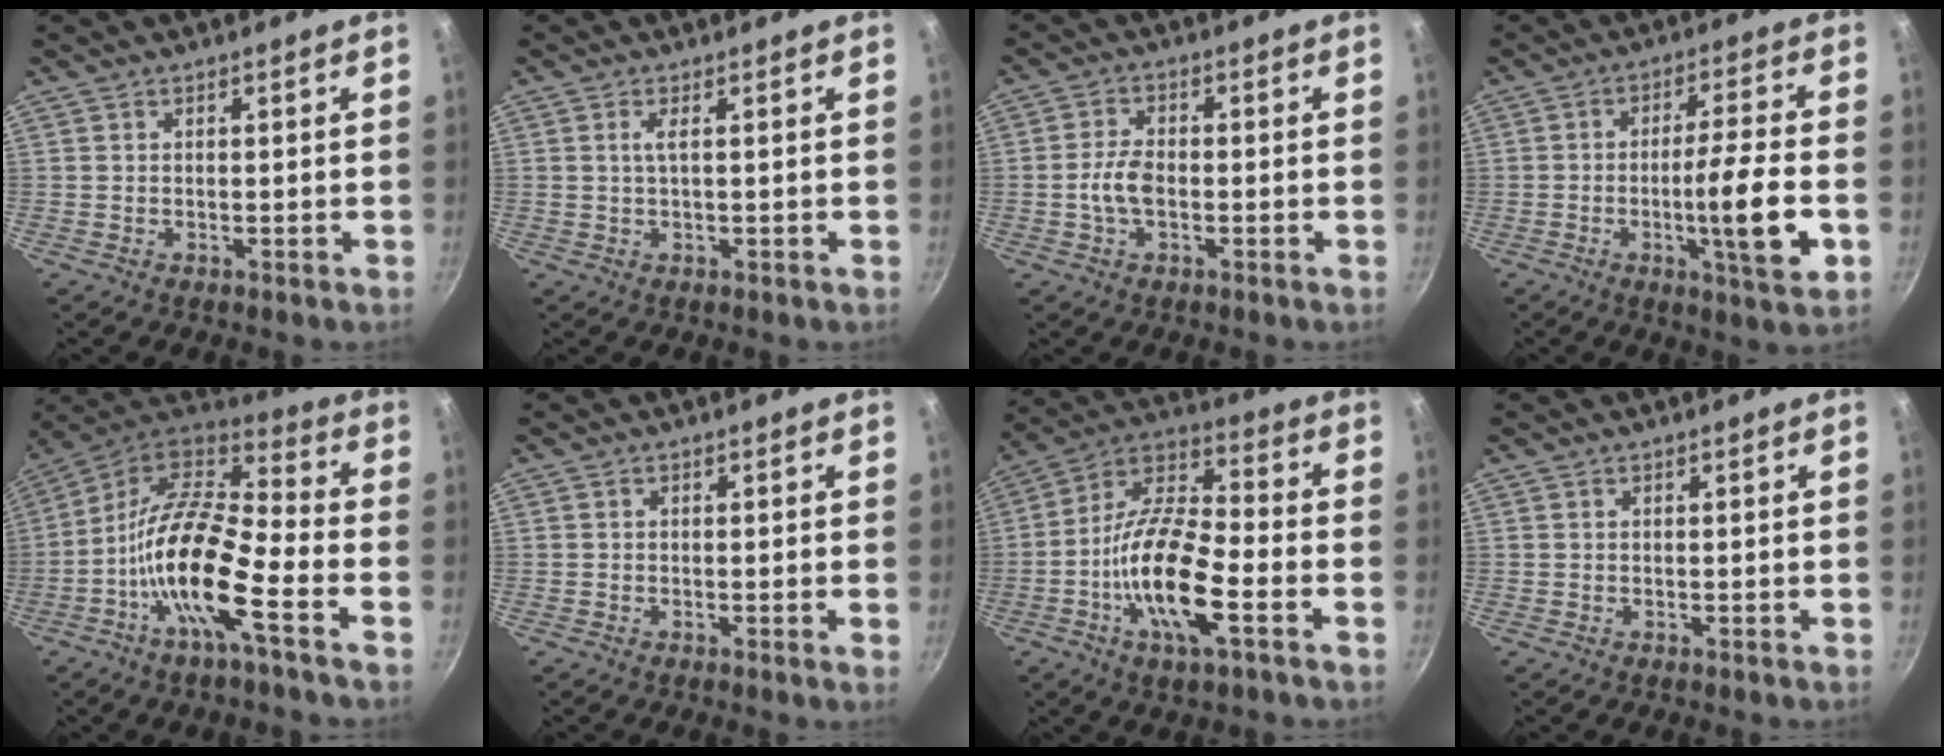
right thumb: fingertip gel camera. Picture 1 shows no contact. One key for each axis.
{"total": 1.7, "fx": 0.4, "fy": 0.2, "fz": 1.6, "tx": -0.036, "ty": 0.001, "tz": 0.010}
{"total": 5.0, "fx": -1.0, "fy": 2.8, "fz": 4.0, "tx": -0.078, "ty": 0.016, "tz": -0.024}
{"total": 12.2, "fx": -3.3, "fy": 1.3, "fz": 11.7, "tx": -0.182, "ty": 0.014, "tz": -0.054}
{"total": 18.9, "fx": -7.1, "fy": 5.3, "fz": 16.7, "tx": -0.303, "ty": 0.052, "tz": -0.153}
{"total": 0.9, "fx": -0.3, "fy": -0.2, "fz": 0.9, "tx": -0.015, "ty": -0.001, "tz": -0.008}
{"total": 17.1, "fx": -5.6, "fy": 6.0, "fz": 15.0, "tx": -0.276, "ty": 0.033, "tz": -0.123}
{"total": 0.0}